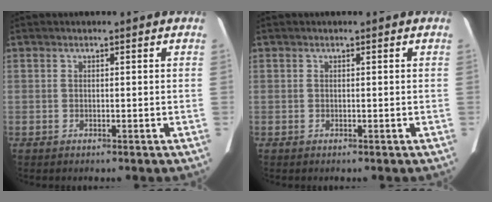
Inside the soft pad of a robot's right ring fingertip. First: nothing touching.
{"total": 0.0}